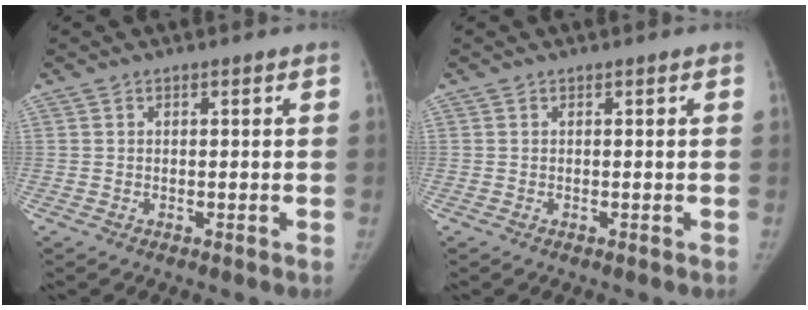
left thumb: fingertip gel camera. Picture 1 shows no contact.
{"total": 0.0}